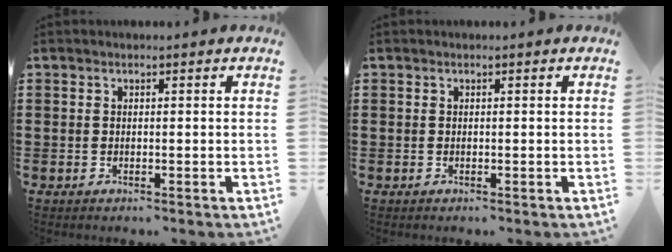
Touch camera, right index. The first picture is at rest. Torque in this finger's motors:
{"motor_torque": [0.00, 0.00, 0.00, 0.00]}